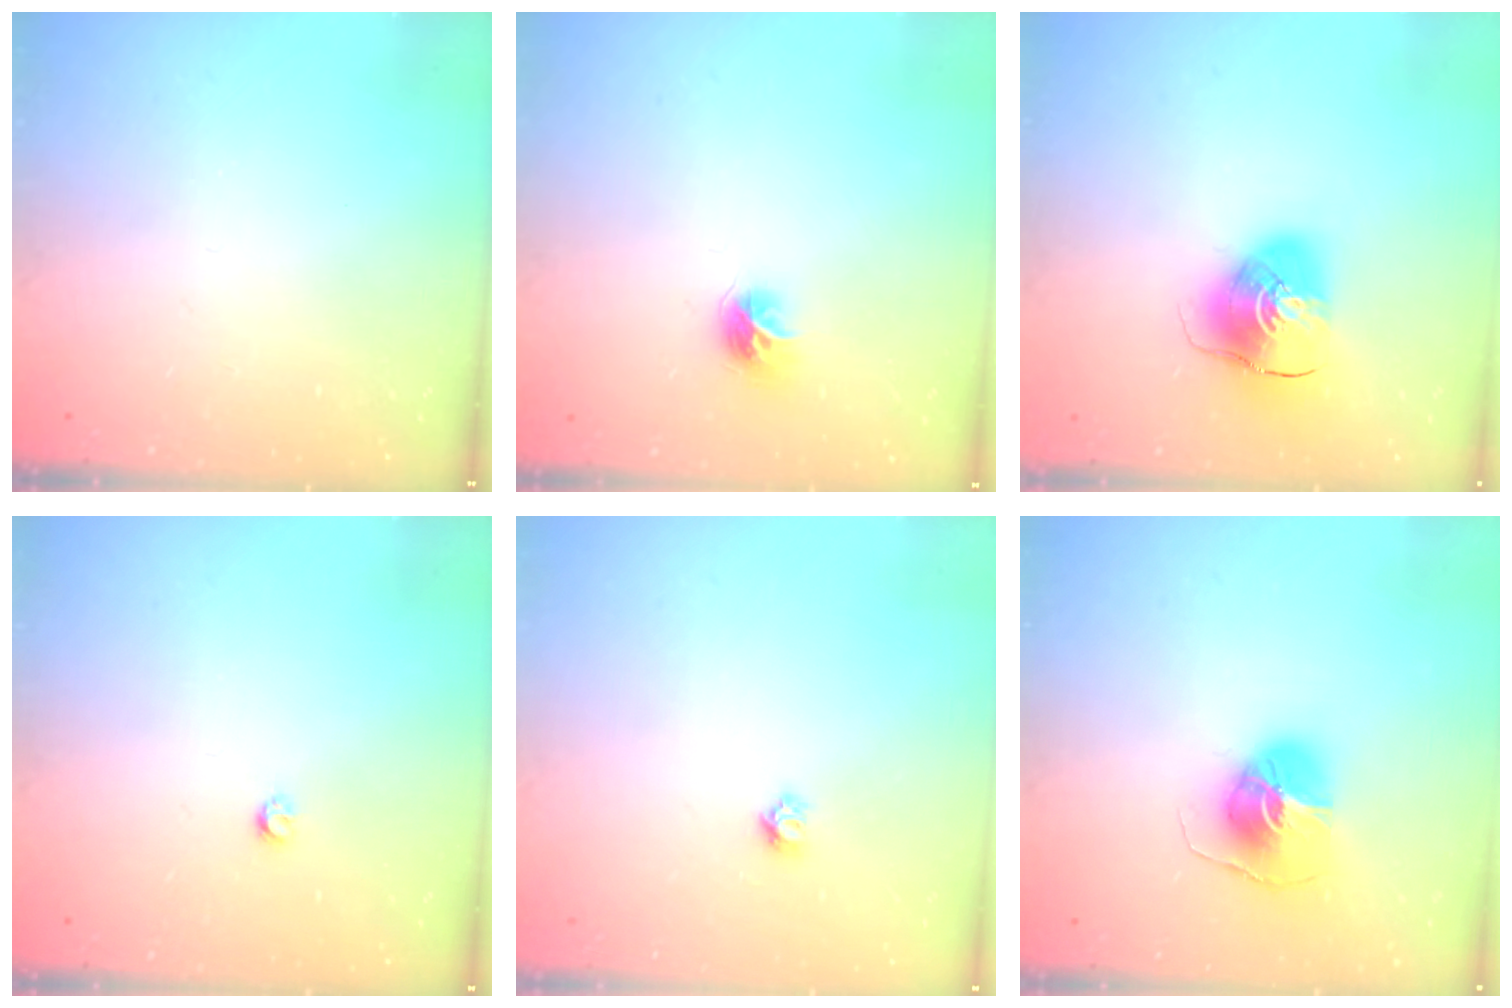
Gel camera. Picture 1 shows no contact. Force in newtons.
{"total": 7.5, "press": 7.5, "slide": 0.4}
{"total": 11.3, "press": 11.2, "slide": 1.4}
{"total": 2.9, "press": 2.8, "slide": 0.5}
{"total": 3.7, "press": 3.7, "slide": 0.2}
{"total": 8.7, "press": 8.7, "slide": 0.7}